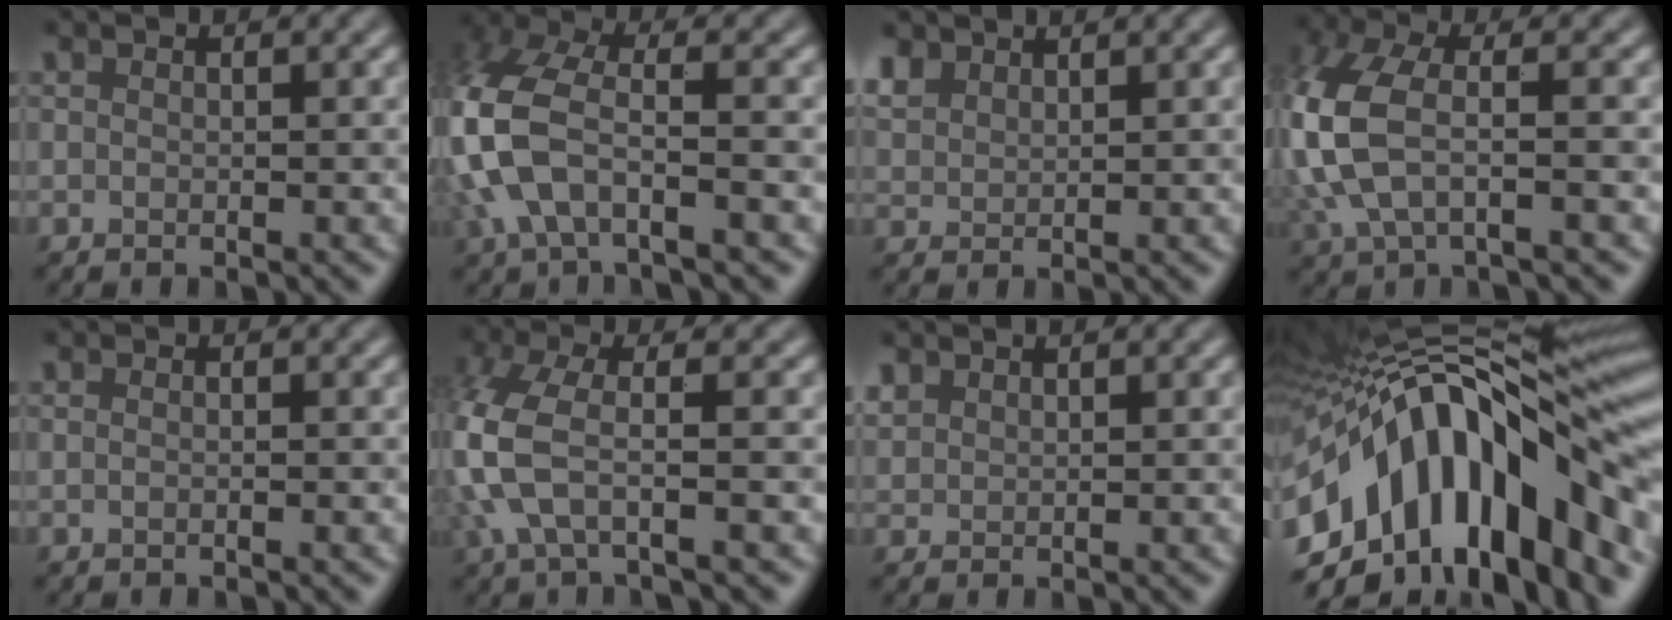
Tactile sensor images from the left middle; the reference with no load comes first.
{"total": 7.9, "force": [-2.2, 3.9, 6.5], "torque": [-0.161, 0.008, -0.058]}
{"total": 2.3, "force": [1.9, 1.1, 0.6], "torque": [-0.020, 0.008, 0.043]}
{"total": 7.1, "force": [-0.5, 3.5, 6.1], "torque": [-0.156, 0.008, -0.017]}
{"total": 0.7, "force": [0.0, 0.3, 0.7], "torque": [-0.007, -0.006, -0.007]}
{"total": 5.3, "force": [-1.3, 1.9, 4.8], "torque": [-0.130, -0.001, -0.033]}
{"total": 1.3, "force": [1.2, 0.7, 0.1], "torque": [-0.007, 0.004, 0.028]}
{"total": 18.1, "force": [-3.6, 8.9, 15.4], "torque": [-0.241, 0.024, -0.067]}